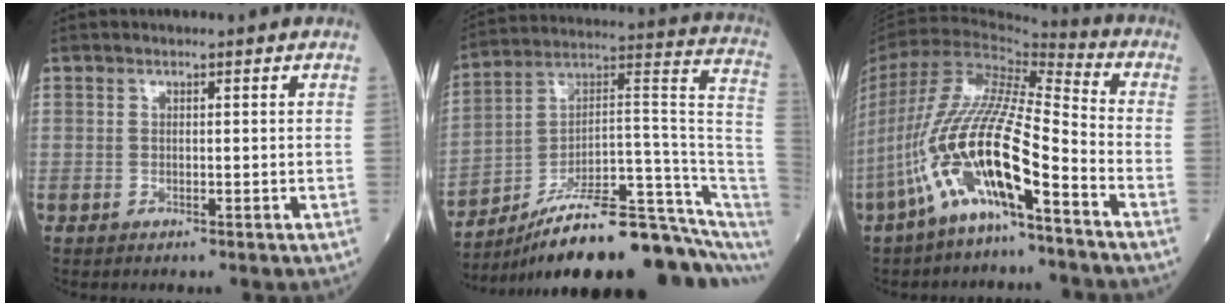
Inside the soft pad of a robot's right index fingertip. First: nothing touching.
{"total": 23.3, "force": [-16.3, 3.2, 16.3], "torque": [-0.158, 0.053, -0.251]}
{"total": 19.2, "force": [-9.0, 3.6, 16.5], "torque": [-0.358, -0.009, -0.167]}